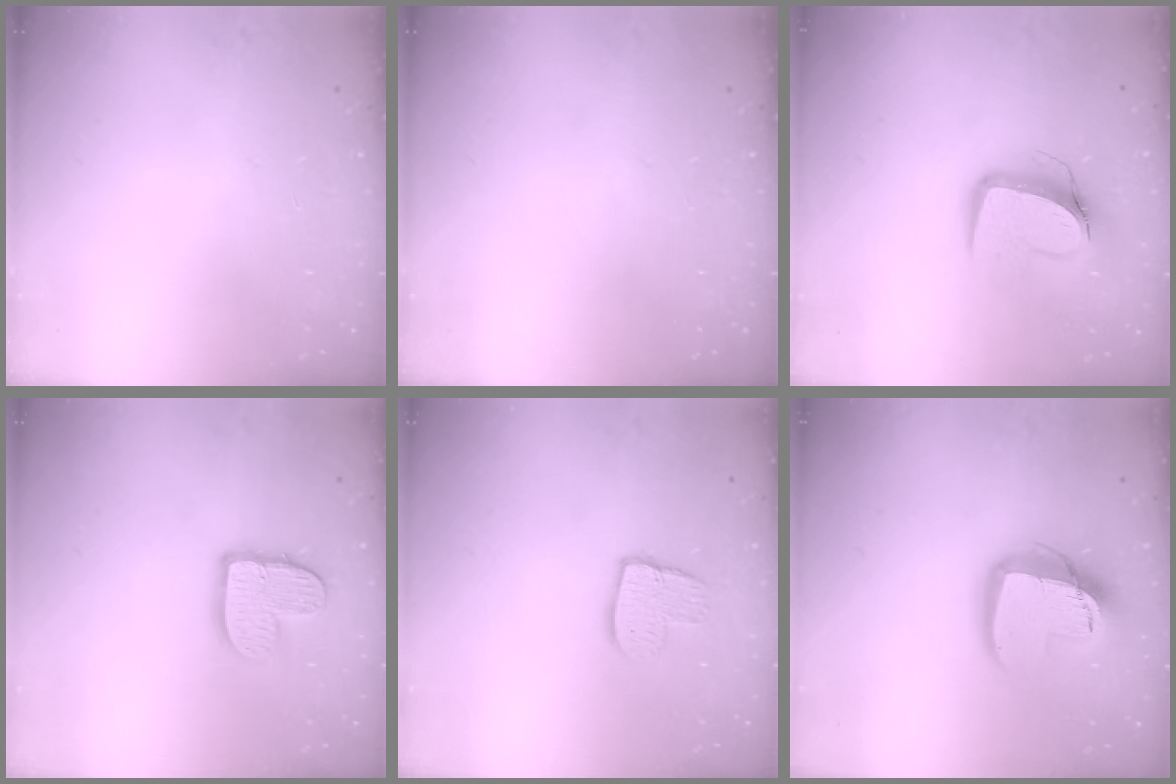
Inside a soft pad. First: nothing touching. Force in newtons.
{"total": 0.0}
{"total": 10.8, "press": 10.7, "slide": 1.1}
{"total": 11.3, "press": 11.3, "slide": 0.7}
{"total": 9.8, "press": 9.8, "slide": 0.7}
{"total": 15.3, "press": 15.2, "slide": 1.2}